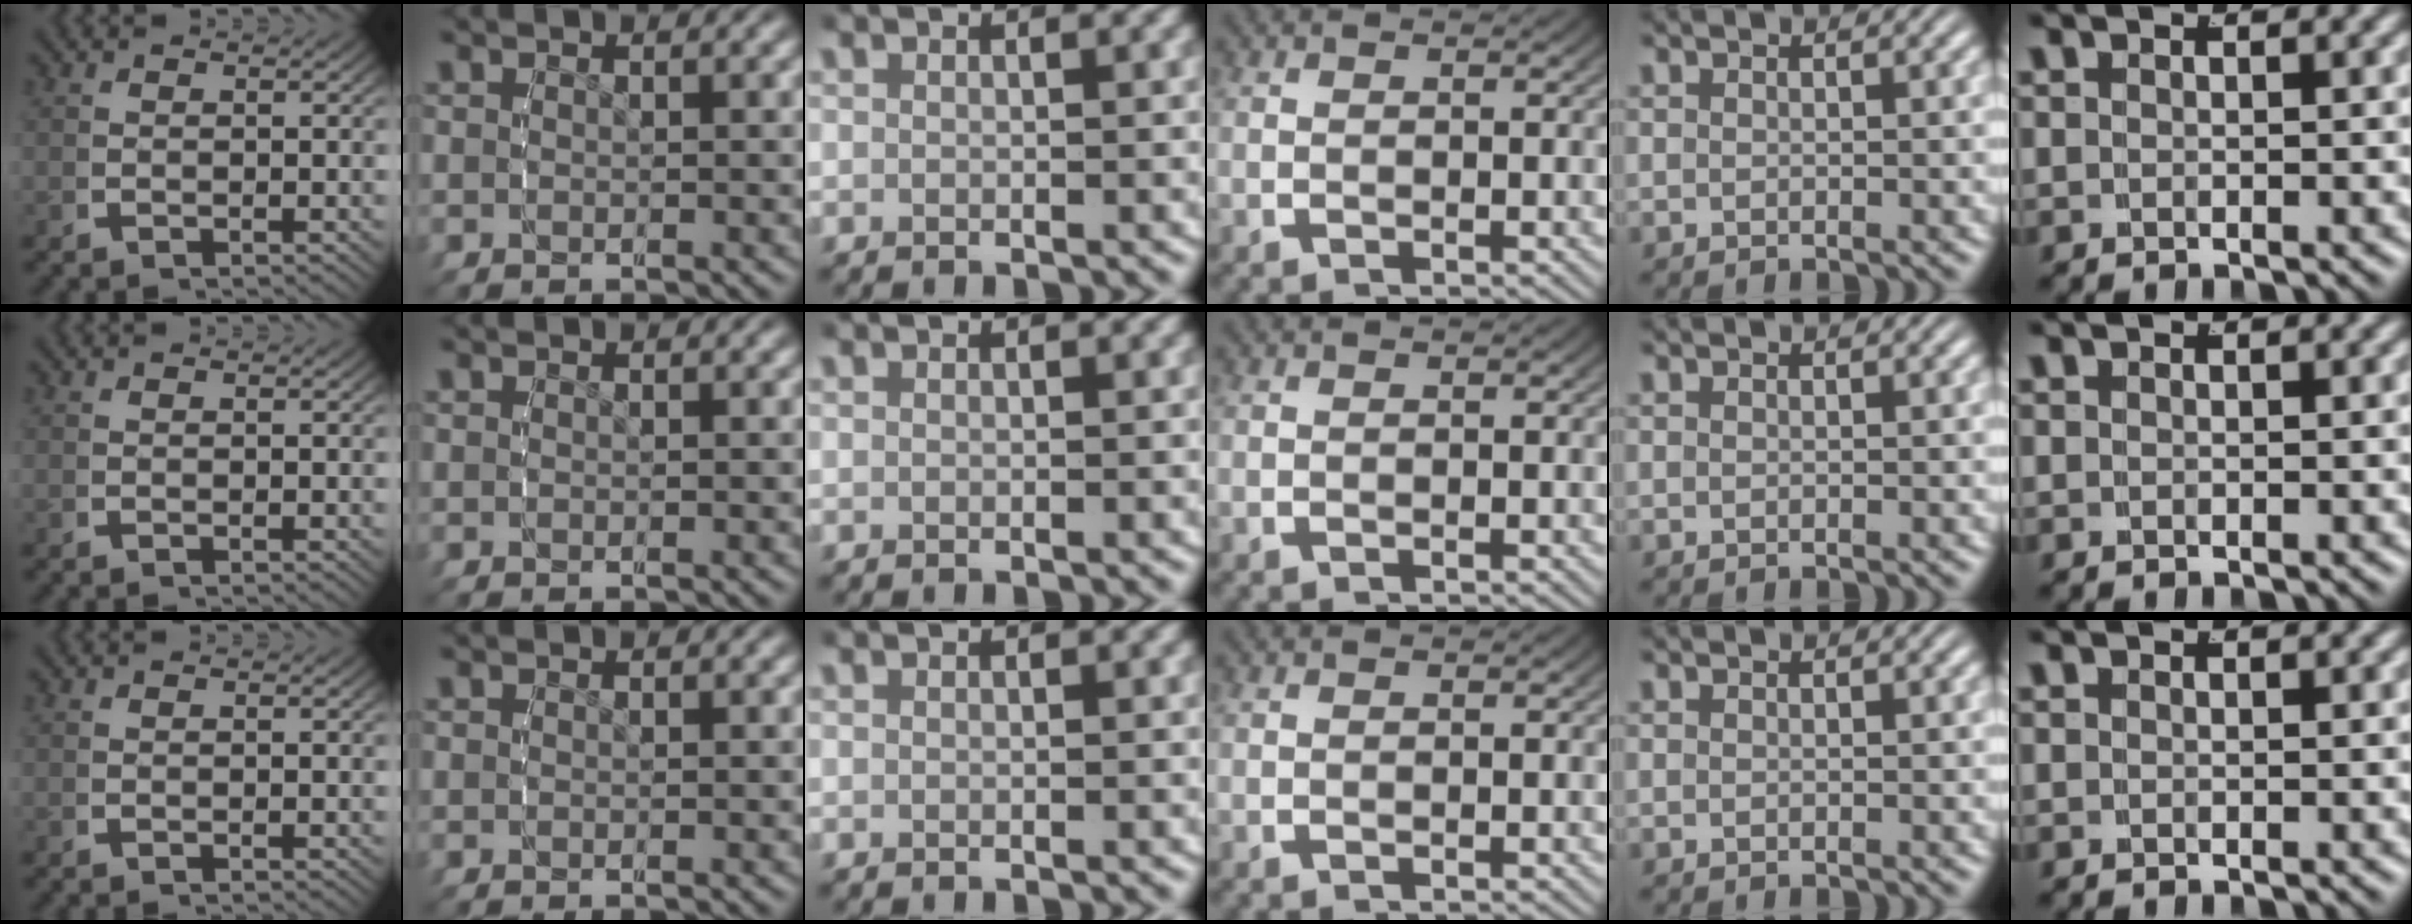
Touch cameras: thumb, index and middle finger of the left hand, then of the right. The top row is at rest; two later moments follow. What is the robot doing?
{"motion": "reach", "object": "router"}